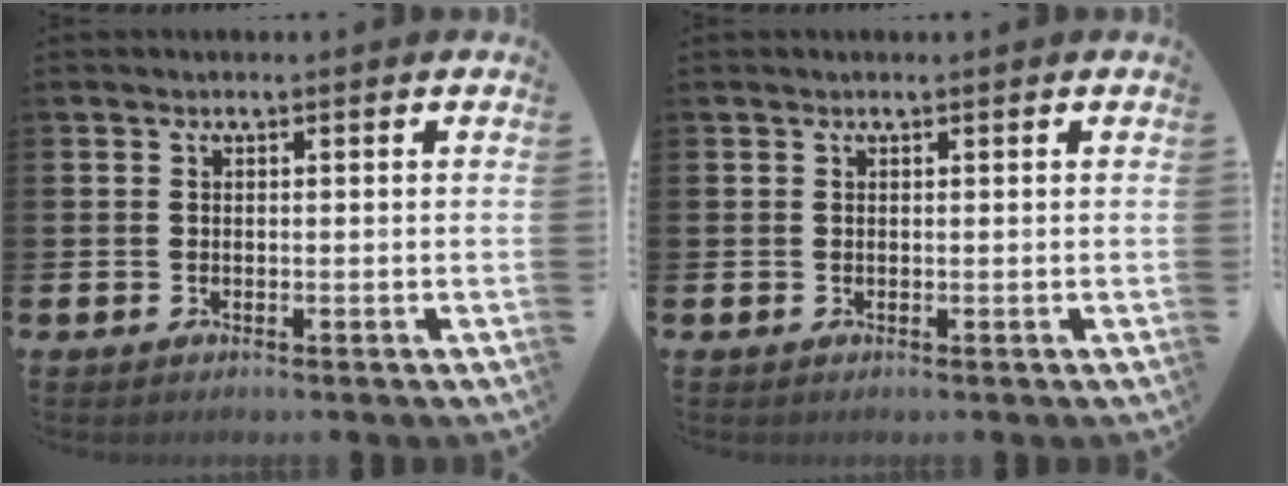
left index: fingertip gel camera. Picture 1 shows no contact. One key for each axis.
{"total": 0.0}